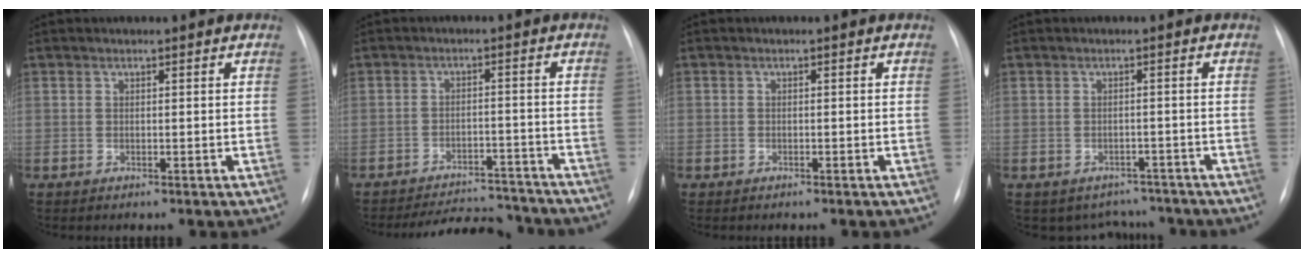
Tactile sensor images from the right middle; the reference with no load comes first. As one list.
[{"total": 10.4, "force": [-10.1, 2.2, 1.4], "torque": [-0.013, 0.006, -0.138]}, {"total": 0.8, "force": [-0.4, 0.7, -0.1], "torque": [-0.001, 0.006, -0.007]}, {"total": 5.7, "force": [-4.8, 3.0, 0.0], "torque": [0.010, 0.021, -0.057]}]